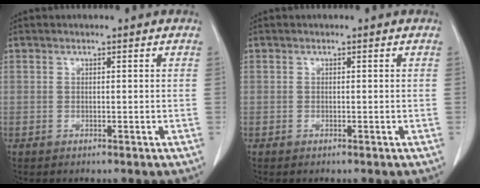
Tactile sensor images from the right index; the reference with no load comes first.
{"total": 0.6, "force": [-0.3, 0.4, 0.4], "torque": [-0.011, 0.000, -0.003]}